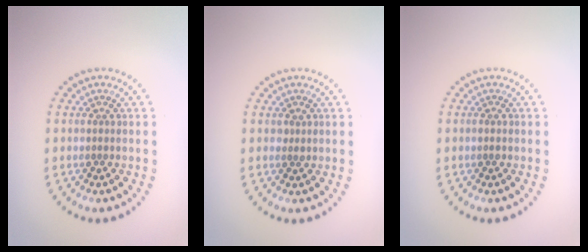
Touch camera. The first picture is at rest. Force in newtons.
{"total": 0.5, "press": 0.5, "slide": 0.1}
{"total": 0.7, "press": 0.7, "slide": 0.2}